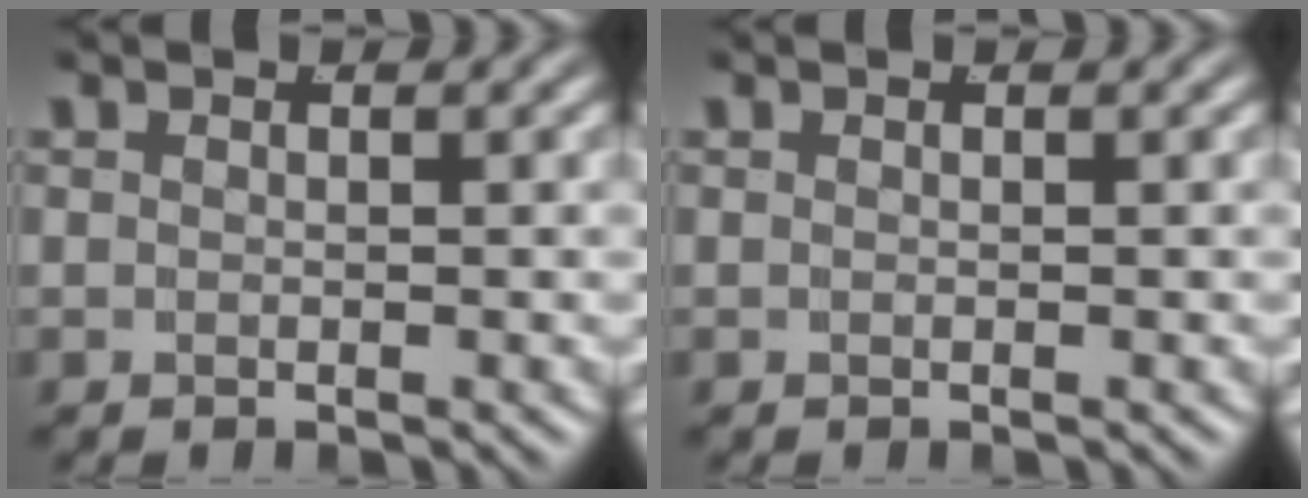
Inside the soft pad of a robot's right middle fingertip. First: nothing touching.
{"total": 0.0}